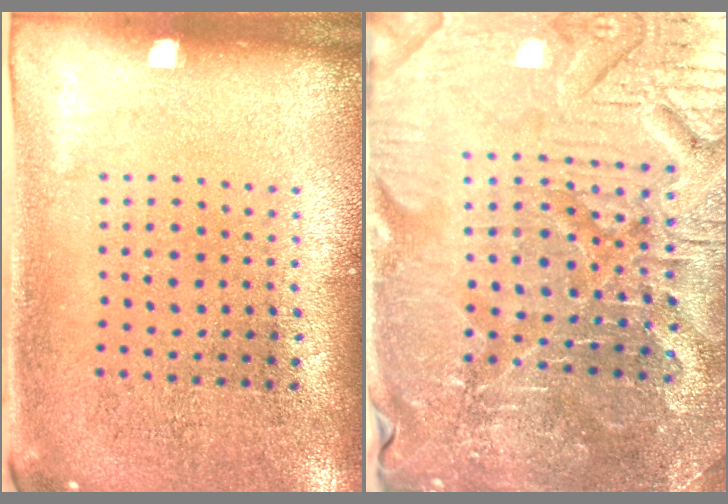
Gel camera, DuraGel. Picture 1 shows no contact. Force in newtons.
{"total": 4.5, "press": 4.4, "slide": 1.0}